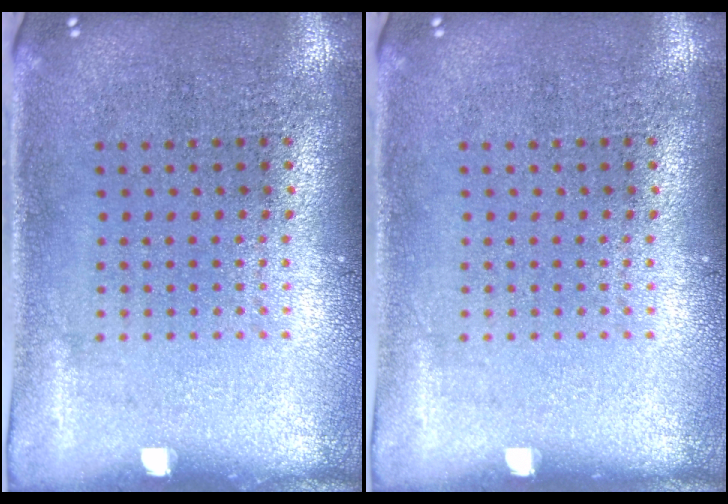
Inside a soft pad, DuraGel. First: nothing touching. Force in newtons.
{"total": 0.0}